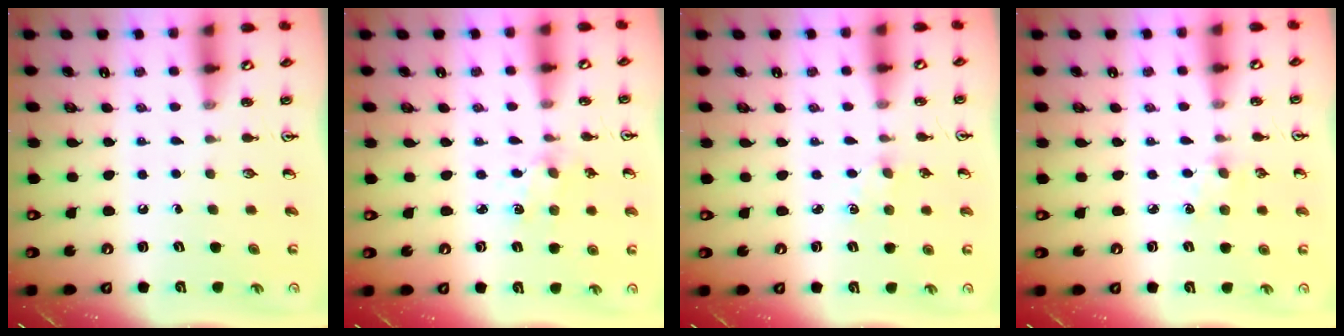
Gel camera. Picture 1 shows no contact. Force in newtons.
{"total": 2.0, "press": 1.9, "slide": 0.3}
{"total": 1.7, "press": 1.6, "slide": 0.3}
{"total": 4.5, "press": 4.4, "slide": 0.5}